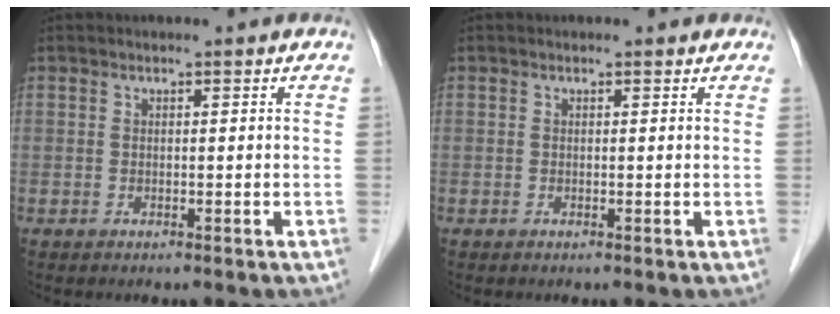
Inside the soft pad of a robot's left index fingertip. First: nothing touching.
{"total": 0.7, "force": [0.5, 0.6, 0.1], "torque": [-0.004, 0.003, 0.000]}